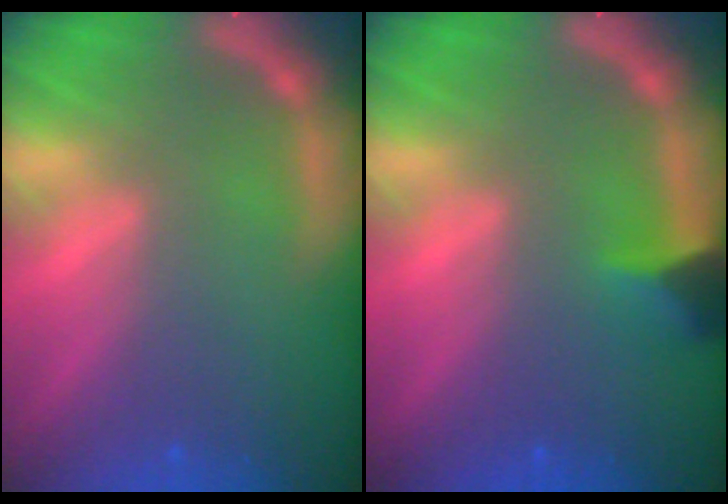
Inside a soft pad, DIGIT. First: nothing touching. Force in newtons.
{"total": 2.4}